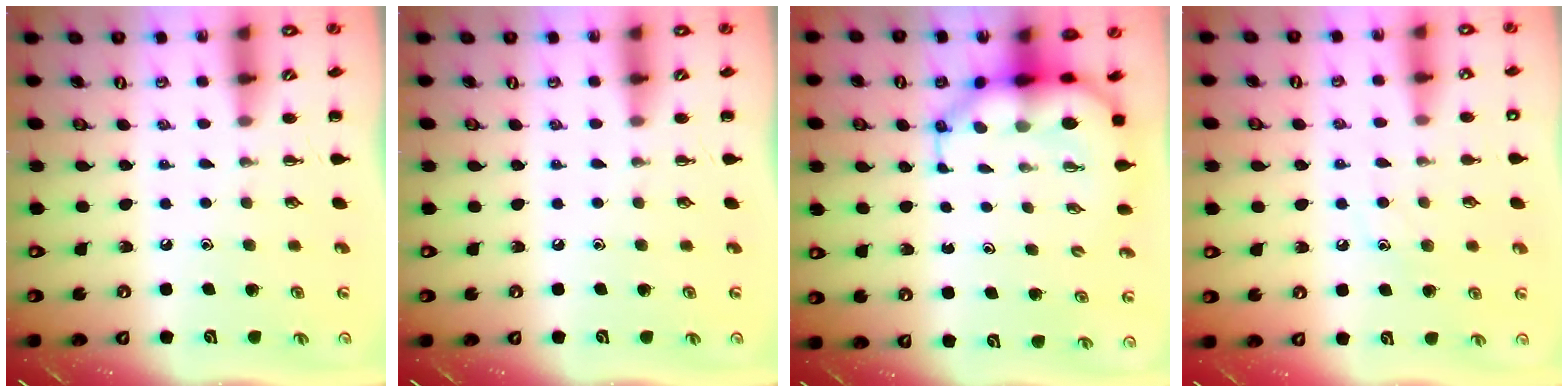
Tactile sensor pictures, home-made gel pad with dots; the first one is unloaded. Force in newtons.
{"total": 0.0}
{"total": 7.9, "press": 7.5, "slide": 2.5}
{"total": 8.1, "press": 7.9, "slide": 1.5}